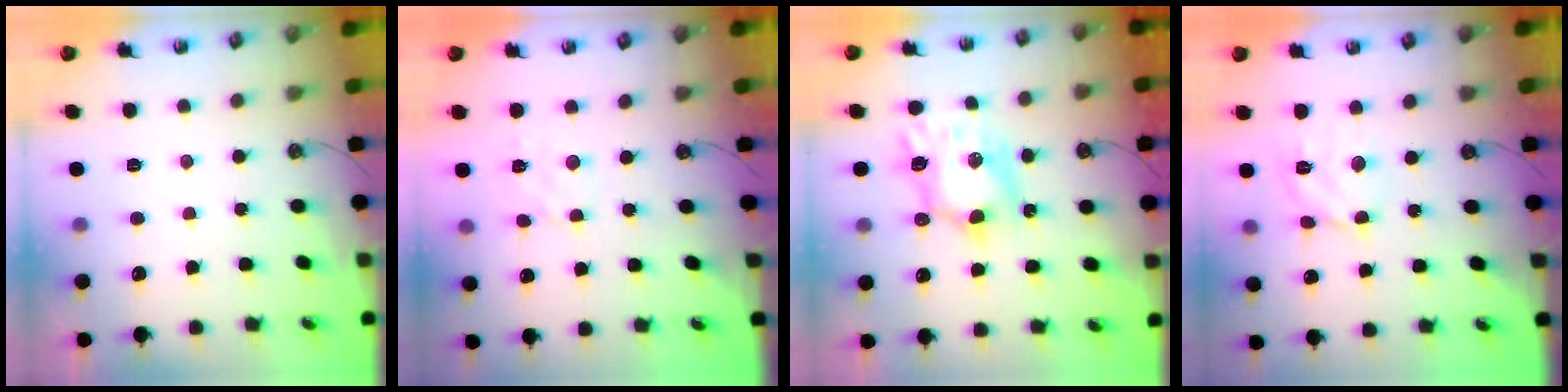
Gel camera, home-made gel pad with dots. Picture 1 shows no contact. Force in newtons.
{"total": 2.9, "press": 2.9, "slide": 0.7}
{"total": 9.8, "press": 9.8, "slide": 0.8}
{"total": 10.9, "press": 10.8, "slide": 1.4}